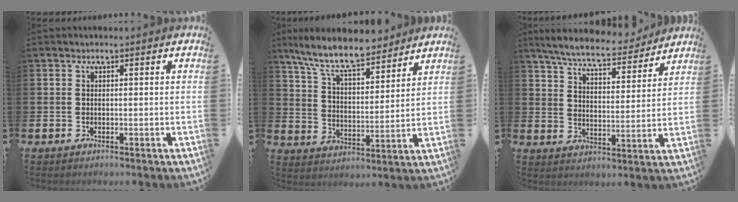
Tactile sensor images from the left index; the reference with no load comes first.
{"total": 10.2, "force": [9.1, 2.3, 4.1], "torque": [-0.107, -0.045, 0.162]}
{"total": 7.7, "force": [7.2, 1.1, 2.7], "torque": [-0.074, -0.044, 0.124]}